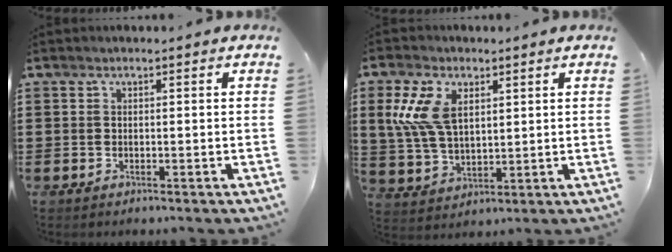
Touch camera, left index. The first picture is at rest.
{"total": 9.1, "force": [3.2, 5.0, 6.9], "torque": [-0.172, 0.002, 0.053]}